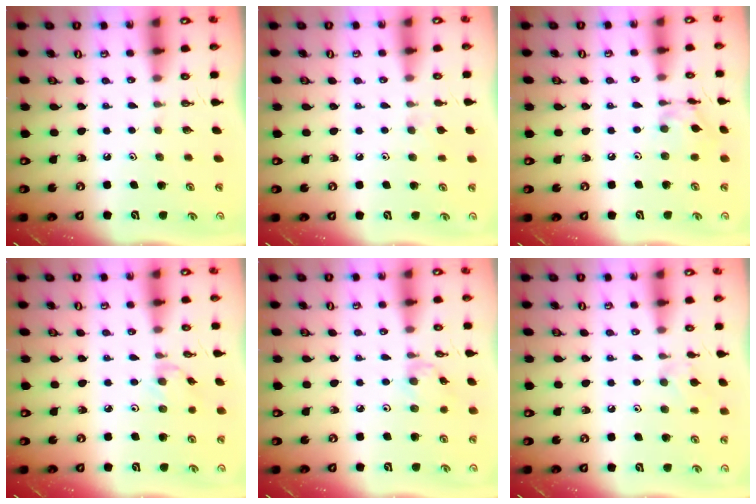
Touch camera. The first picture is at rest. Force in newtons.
{"total": 3.3, "press": 3.2, "slide": 0.7}
{"total": 10.4, "press": 10.4, "slide": 0.7}
{"total": 0.7, "press": 0.7, "slide": 0.2}
{"total": 2.1, "press": 2.1, "slide": 0.4}
{"total": 7.3, "press": 7.3, "slide": 0.7}